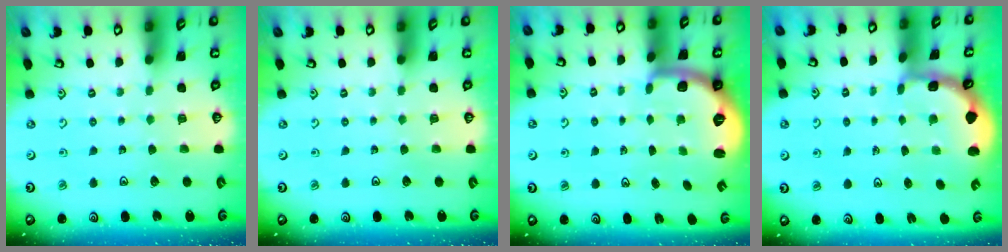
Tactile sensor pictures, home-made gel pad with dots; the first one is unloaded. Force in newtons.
{"total": 0.0}
{"total": 1.9, "press": 1.8, "slide": 0.5}
{"total": 1.9, "press": 1.9, "slide": 0.2}